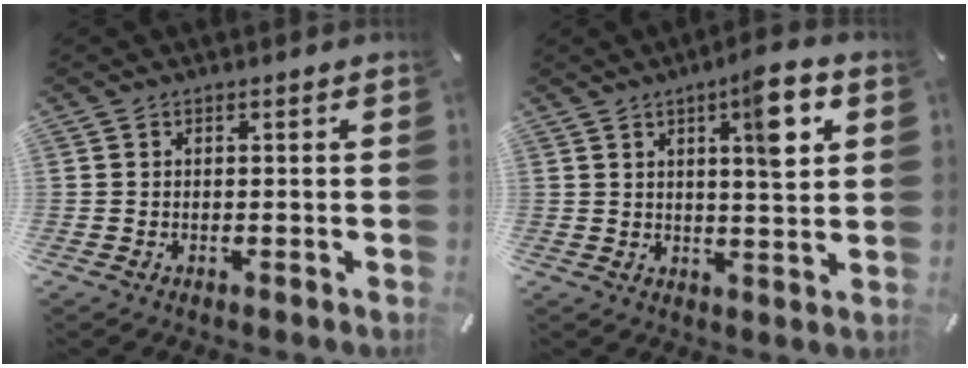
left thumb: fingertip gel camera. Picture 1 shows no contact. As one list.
[{"total": 9.9, "force": [4.4, 2.2, 8.6], "torque": [-0.118, -0.025, 0.061]}]